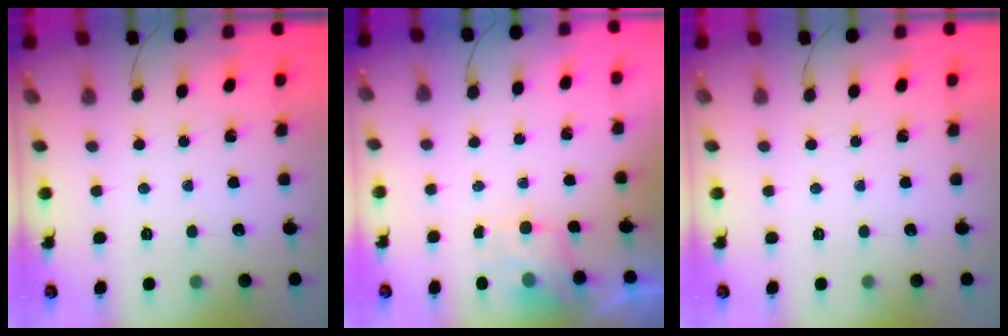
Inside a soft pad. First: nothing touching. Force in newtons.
{"total": 2.0, "press": 1.8, "slide": 1.0}
{"total": 0.0}